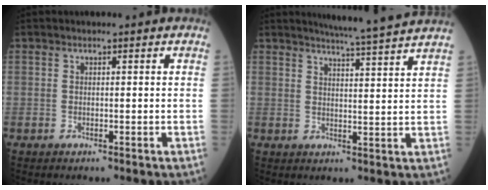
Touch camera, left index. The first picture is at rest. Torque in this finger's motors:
{"motor_torque": [-0.18, -0.03, 0.03, 0.01]}